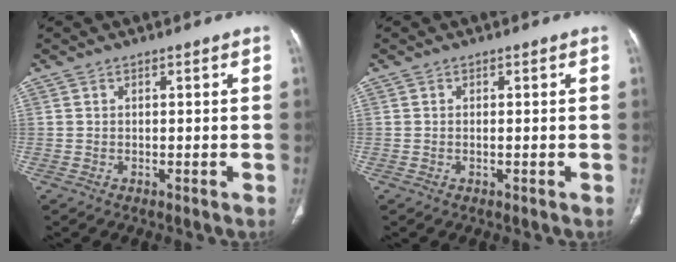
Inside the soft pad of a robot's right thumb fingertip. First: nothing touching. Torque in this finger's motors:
{"motor_torque": [-0.33, -0.05, -0.28, 0.09, 0.00]}